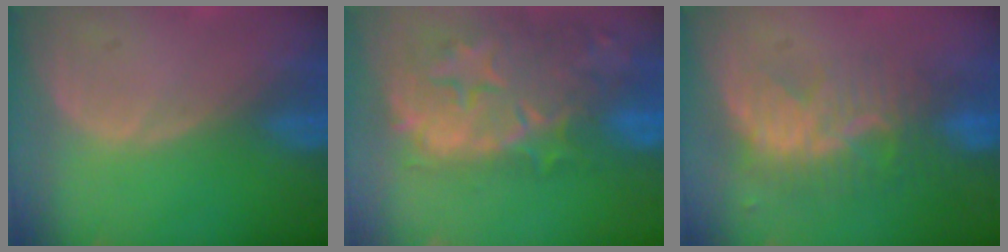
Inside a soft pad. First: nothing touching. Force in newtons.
{"total": 14.3, "press": 12.0, "slide": 7.9}
{"total": 8.6, "press": 7.8, "slide": 3.5}